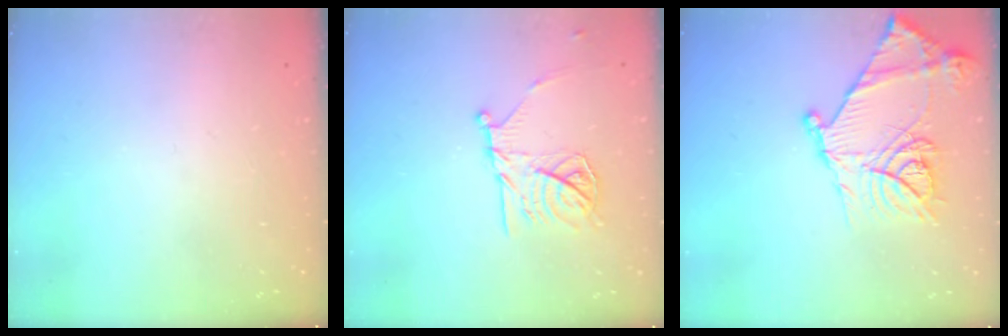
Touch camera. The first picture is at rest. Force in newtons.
{"total": 14.9, "press": 14.9, "slide": 0.4}
{"total": 18.1, "press": 18.1, "slide": 1.2}